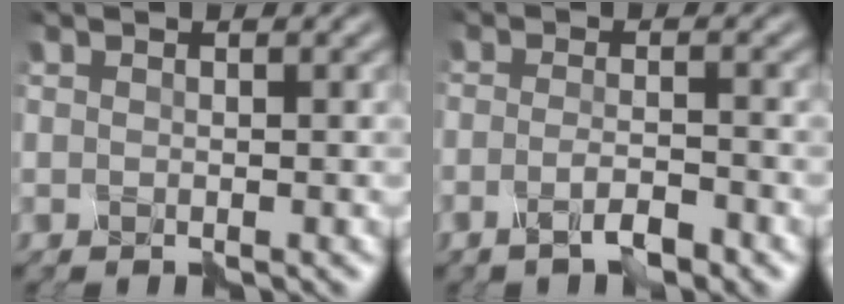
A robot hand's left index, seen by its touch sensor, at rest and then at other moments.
{"total": 2.7, "force": [-1.6, 0.7, 2.1], "torque": [-0.038, 0.000, -0.034]}